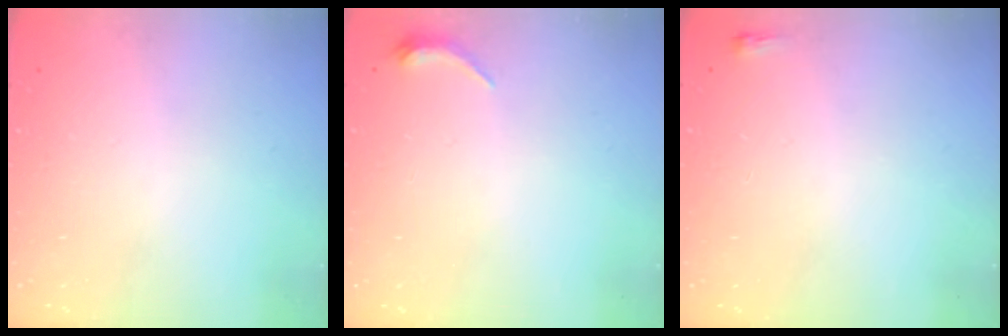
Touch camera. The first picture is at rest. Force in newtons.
{"total": 4.8, "press": 4.7, "slide": 0.9}
{"total": 2.0, "press": 2.0, "slide": 0.5}